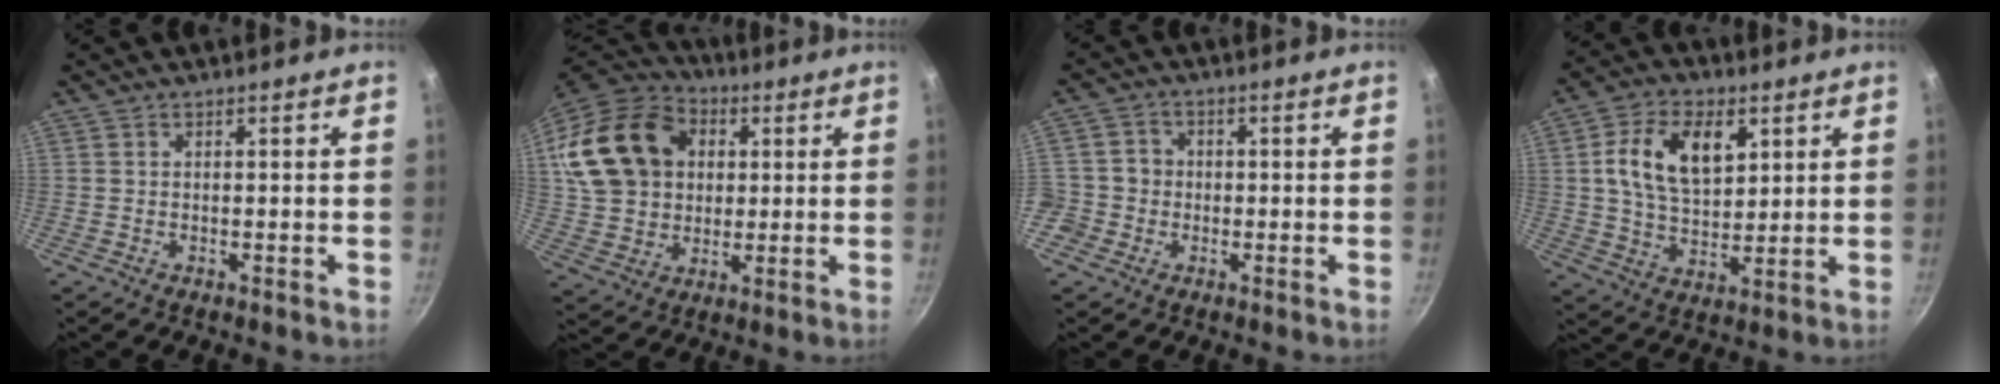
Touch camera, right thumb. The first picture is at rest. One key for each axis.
{"total": 22.1, "fx": 5.2, "fy": 17.0, "fz": 13.1, "tx": -0.233, "ty": 0.023, "tz": 0.097}
{"total": 5.0, "fx": -1.3, "fy": 4.7, "fz": 1.0, "tx": 0.017, "ty": 0.016, "tz": -0.033}
{"total": 13.5, "fx": 4.1, "fy": 8.4, "fz": 9.7, "tx": -0.149, "ty": -0.008, "tz": 0.070}